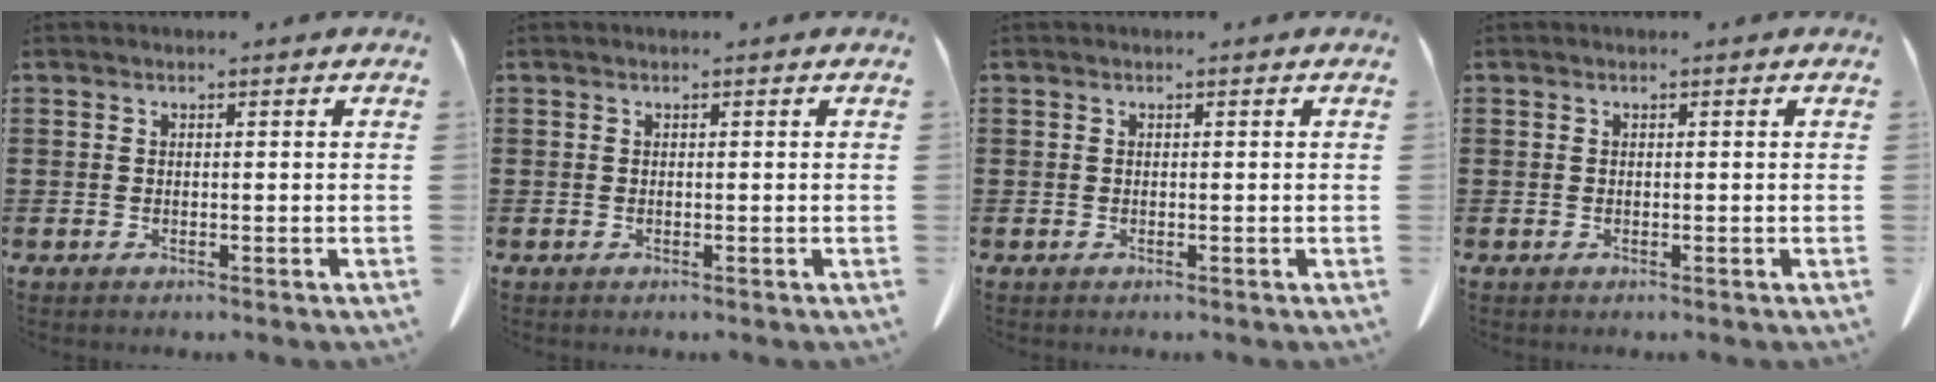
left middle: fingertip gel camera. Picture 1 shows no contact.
{"total": 0.0}
{"total": 0.0}
{"total": 0.0}